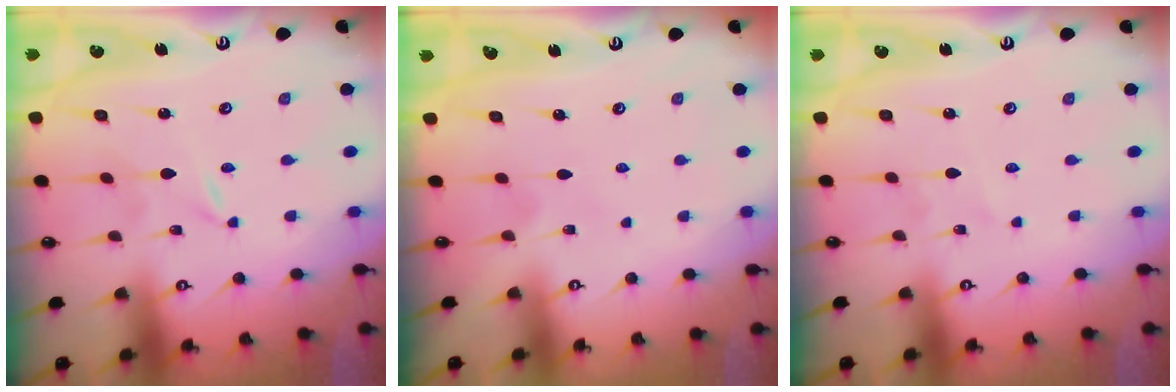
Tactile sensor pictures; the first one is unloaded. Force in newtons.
{"total": 3.1, "press": 3.1, "slide": 0.4}
{"total": 1.5, "press": 1.4, "slide": 0.1}